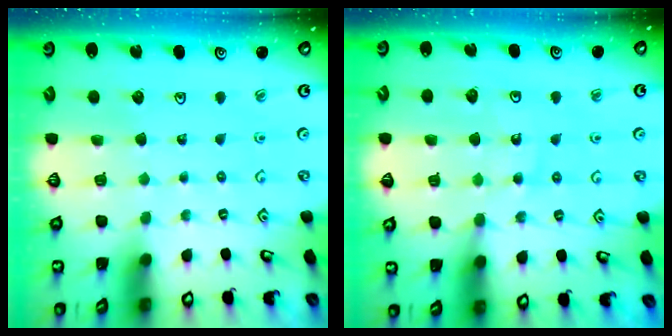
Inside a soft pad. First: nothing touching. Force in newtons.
{"total": 13.0, "press": 12.4, "slide": 3.9}